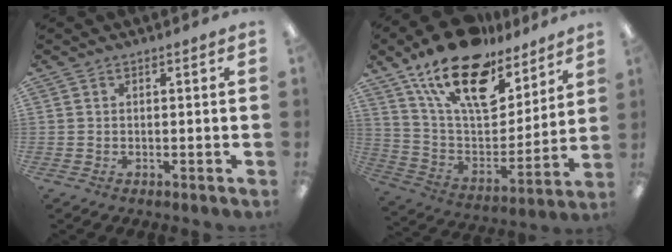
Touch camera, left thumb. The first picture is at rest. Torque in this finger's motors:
{"motor_torque": [1.06, 1.09, 1.40, -1.37, 0.40]}